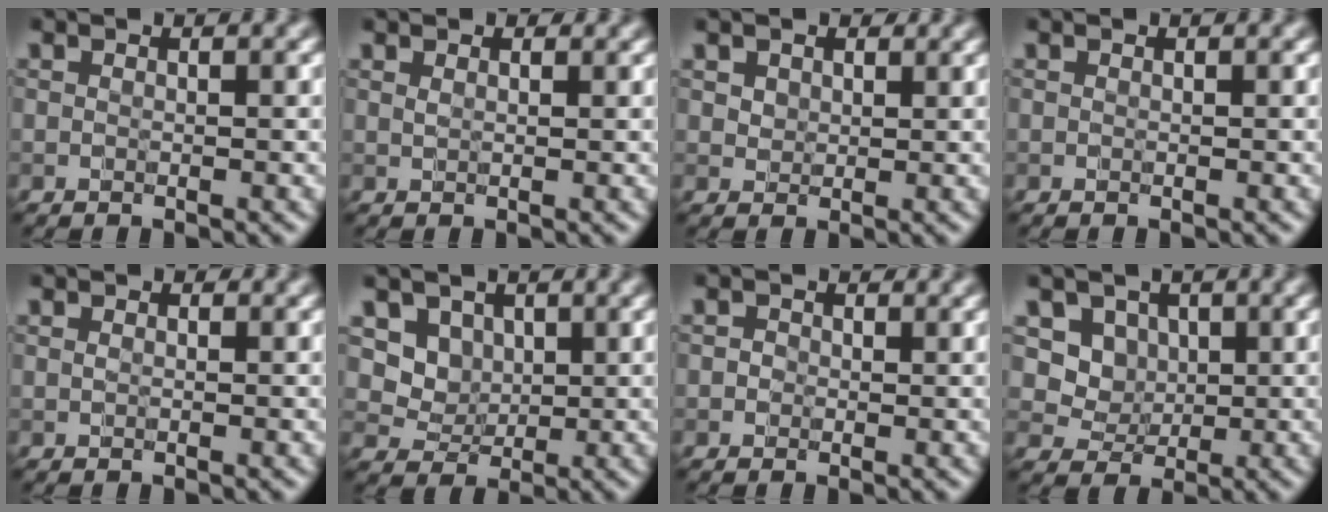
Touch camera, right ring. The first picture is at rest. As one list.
[{"total": 0.9, "force": [0.7, 0.5, 0.4], "torque": [-0.011, 0.000, 0.013]}, {"total": 2.7, "force": [1.8, 1.8, 0.9], "torque": [-0.041, -0.003, 0.040]}, {"total": 0.0}, {"total": 0.5, "force": [0.2, 0.4, 0.3], "torque": [-0.009, 0.002, 0.004]}, {"total": 3.0, "force": [1.5, 2.5, 0.9], "torque": [-0.028, -0.019, 0.045]}, {"total": 0.7, "force": [0.1, 0.7, 0.2], "torque": [-0.002, 0.001, -0.002]}, {"total": 2.9, "force": [1.1, 2.5, 0.9], "torque": [-0.023, -0.016, 0.034]}]